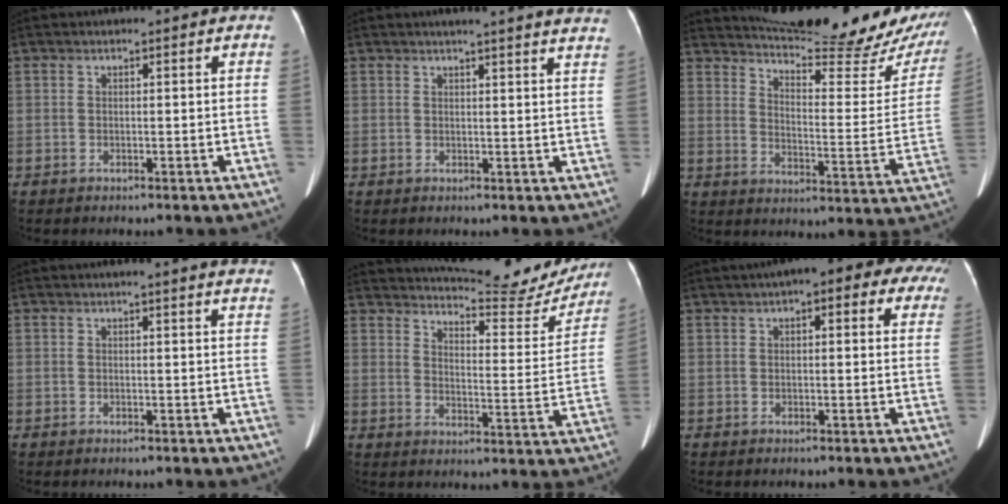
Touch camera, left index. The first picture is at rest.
{"total": 15.0, "force": [13.8, 0.5, 5.9], "torque": [-0.072, -0.016, 0.150]}
{"total": 24.9, "force": [22.8, 2.3, 9.9], "torque": [-0.140, -0.083, 0.286]}
{"total": 9.4, "force": [8.6, 0.2, 3.8], "torque": [-0.042, -0.004, 0.078]}
{"total": 20.3, "force": [19.2, 2.9, 5.9], "torque": [-0.082, -0.060, 0.233]}
{"total": 11.9, "force": [6.9, 3.4, 9.1], "torque": [-0.108, 0.040, 0.076]}